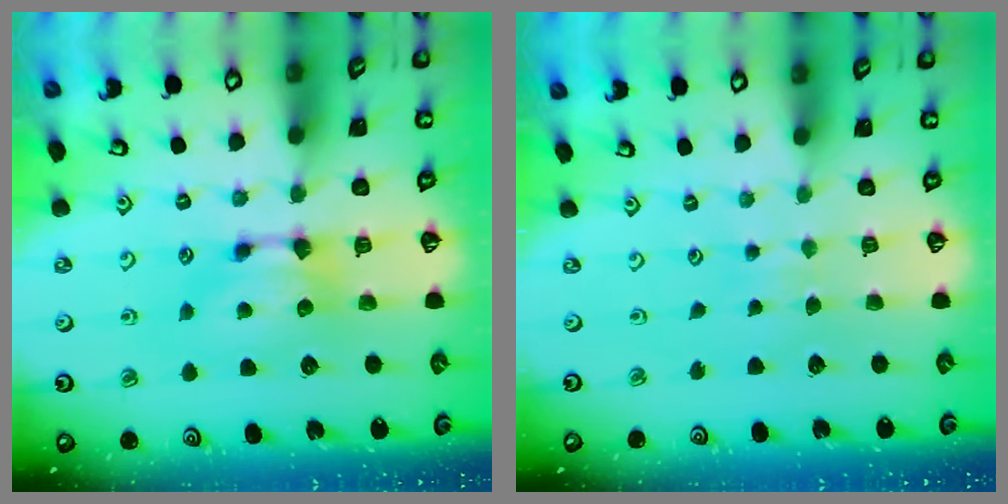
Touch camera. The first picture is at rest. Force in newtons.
{"total": 4.1, "press": 4.1, "slide": 0.1}